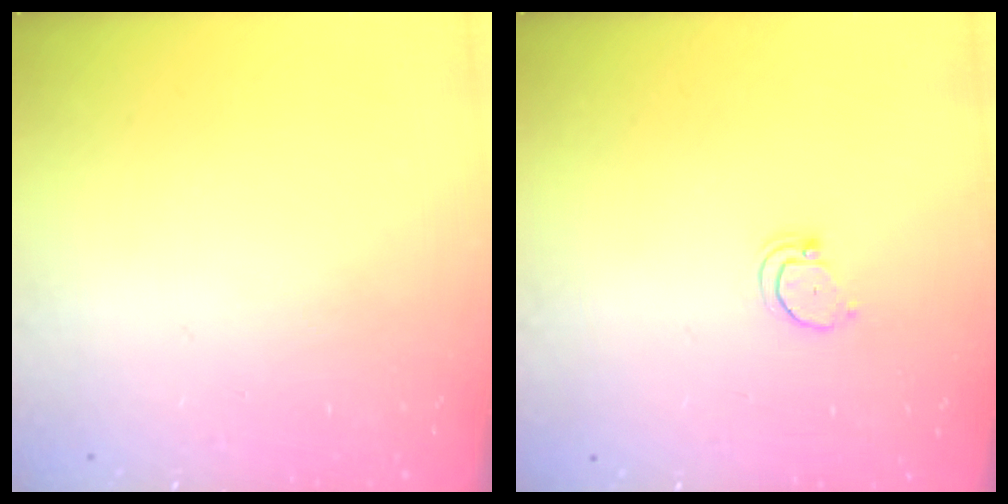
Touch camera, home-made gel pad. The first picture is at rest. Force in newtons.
{"total": 2.5, "press": 2.5, "slide": 0.2}